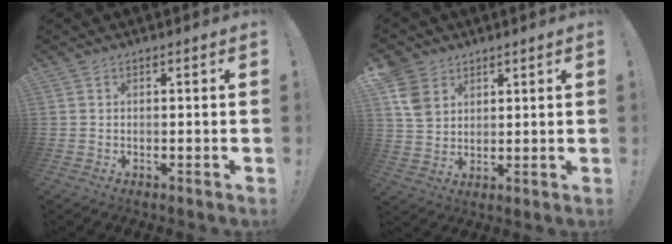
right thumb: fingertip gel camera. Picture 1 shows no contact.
{"total": 8.5, "force": [4.3, 6.6, 3.3], "torque": [-0.060, -0.013, 0.091]}